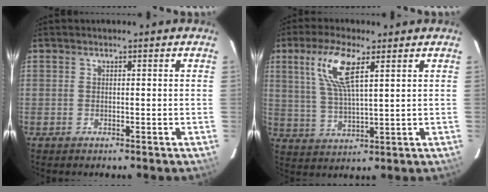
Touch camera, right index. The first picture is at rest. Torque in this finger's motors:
{"motor_torque": [0.35, 0.21, 0.49, 0.12]}